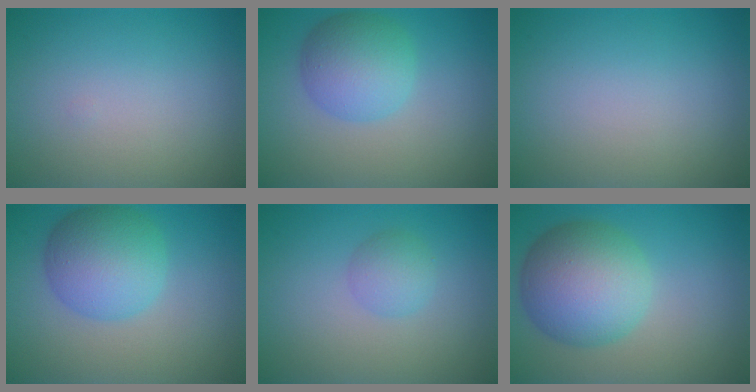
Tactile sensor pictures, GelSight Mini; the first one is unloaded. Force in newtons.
{"total": 5.0, "press": 5.0, "slide": 0.2}
{"total": 0.0}
{"total": 6.3, "press": 6.3, "slide": 0.2}
{"total": 2.0, "press": 2.0, "slide": 0.1}
{"total": 8.3, "press": 8.3, "slide": 0.1}